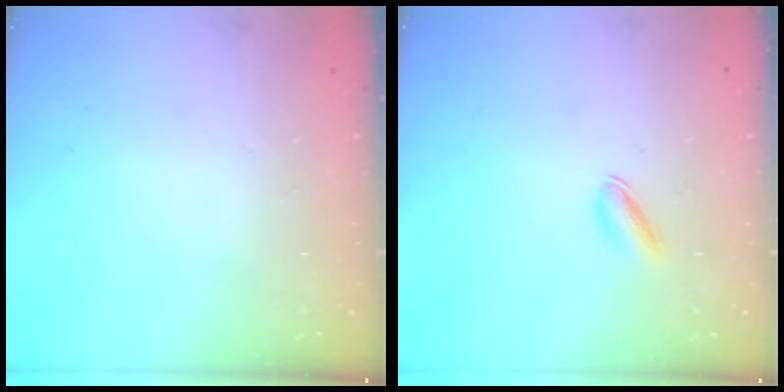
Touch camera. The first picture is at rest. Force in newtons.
{"total": 3.2, "press": 3.0, "slide": 1.0}